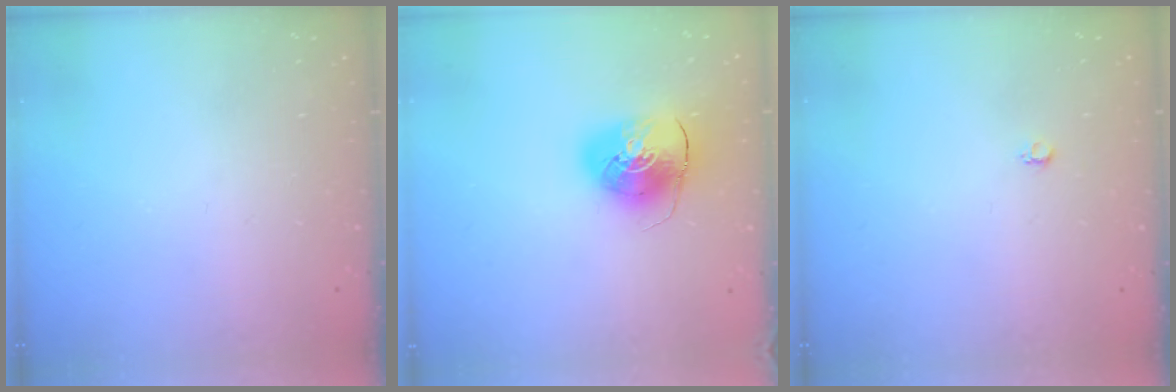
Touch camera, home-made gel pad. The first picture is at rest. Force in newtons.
{"total": 10.0, "press": 9.9, "slide": 1.5}
{"total": 2.6, "press": 2.6, "slide": 0.4}